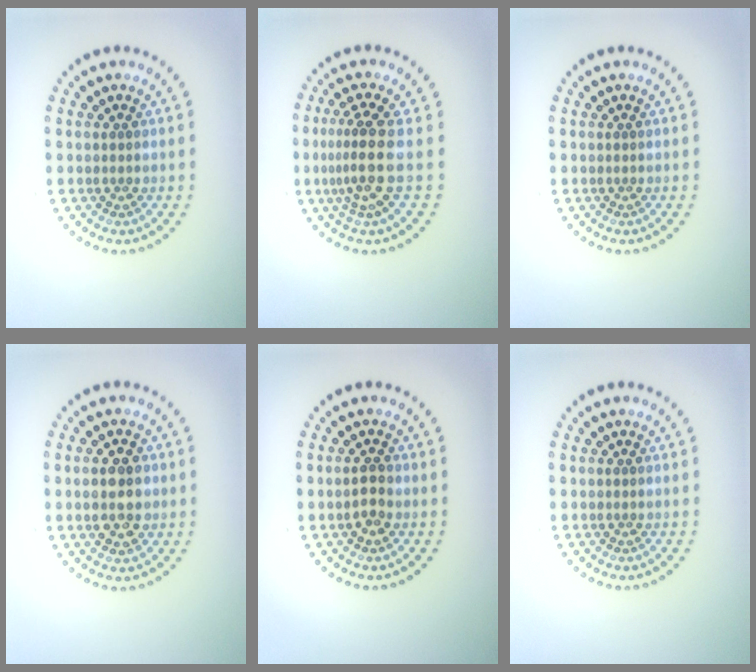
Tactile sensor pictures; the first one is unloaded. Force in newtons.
{"total": 3.6, "press": 2.7, "slide": 2.4}
{"total": 0.0}
{"total": 4.2, "press": 4.1, "slide": 0.4}
{"total": 1.9, "press": 1.9, "slide": 0.1}
{"total": 0.0}